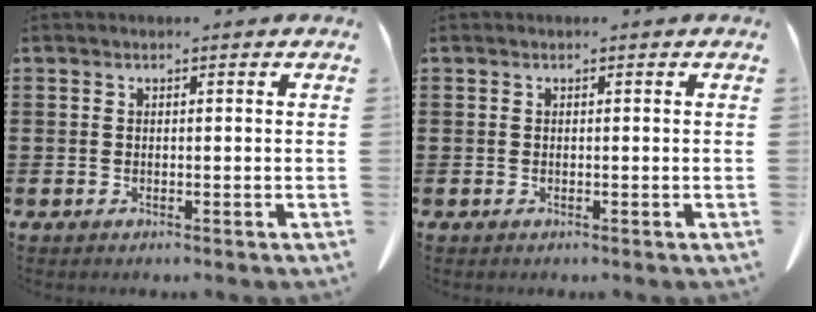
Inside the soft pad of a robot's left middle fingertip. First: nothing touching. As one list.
[{"total": 0.0}]